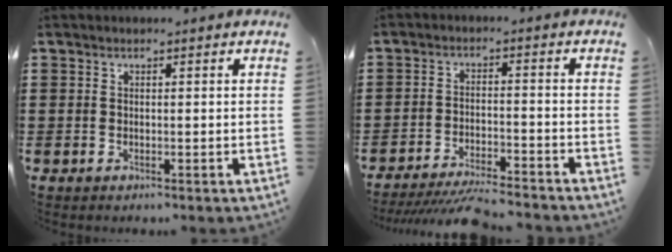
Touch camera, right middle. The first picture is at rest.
{"total": 5.5, "force": [-5.2, 0.3, 1.8], "torque": [-0.033, -0.004, -0.102]}